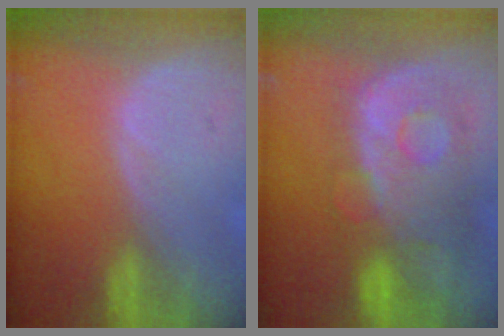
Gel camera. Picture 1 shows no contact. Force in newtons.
{"total": 11.2, "press": 9.7, "slide": 5.6}